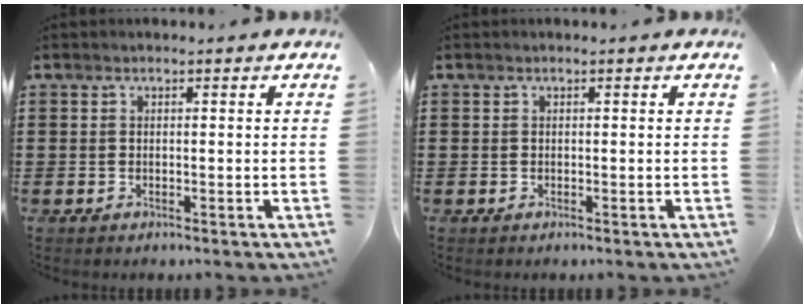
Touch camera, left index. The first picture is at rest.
{"total": 0.0}